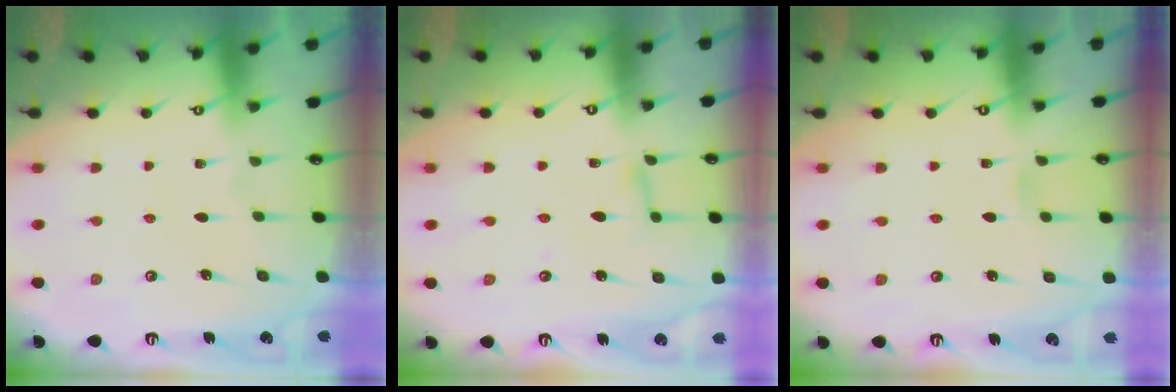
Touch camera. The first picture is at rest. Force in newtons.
{"total": 2.6, "press": 2.6, "slide": 0.3}
{"total": 2.4, "press": 2.4, "slide": 0.3}